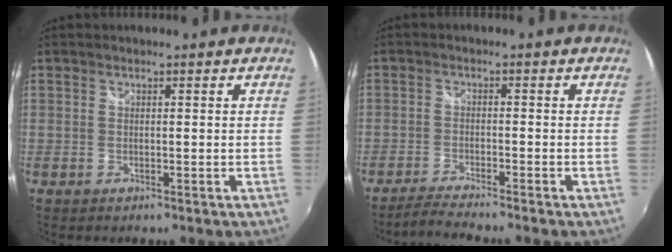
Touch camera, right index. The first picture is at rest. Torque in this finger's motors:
{"motor_torque": [-0.07, 0.04, -0.20, -0.02]}